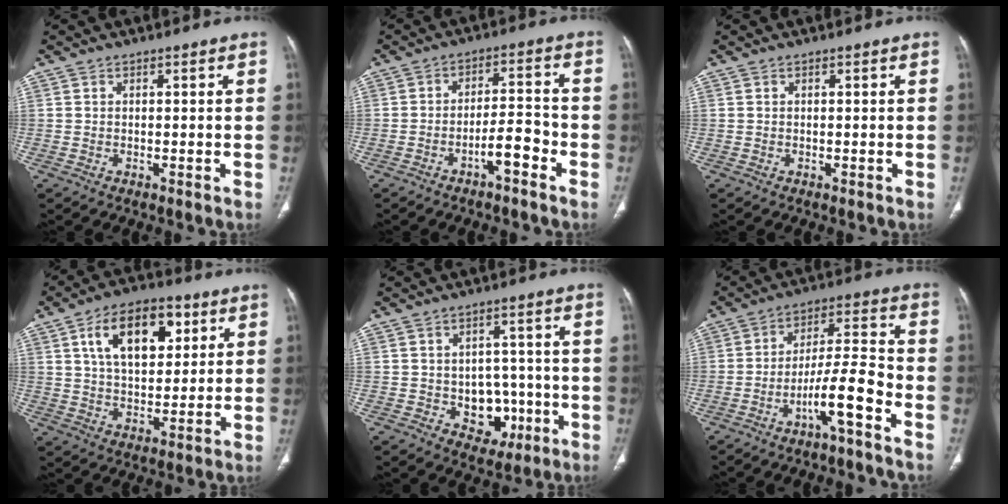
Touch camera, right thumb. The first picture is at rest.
{"total": 5.9, "force": [-3.2, 1.8, 4.6], "torque": [-0.071, 0.036, -0.051]}
{"total": 0.0}
{"total": 15.2, "force": [5.9, 8.5, 11.1], "torque": [-0.148, -0.010, 0.099]}
{"total": 8.2, "force": [-2.0, 6.6, 4.5], "torque": [-0.018, 0.021, -0.015]}
{"total": 9.8, "force": [-5.3, 1.4, 8.2], "torque": [-0.147, 0.048, -0.093]}